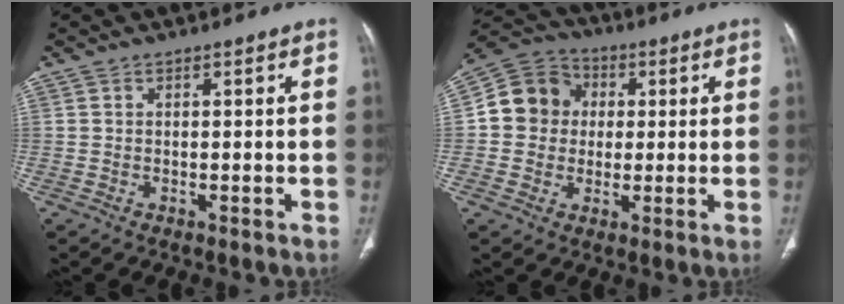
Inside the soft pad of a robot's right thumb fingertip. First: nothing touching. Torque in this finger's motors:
{"motor_torque": [0.66, 1.74, 0.24, -0.32, 0.05]}